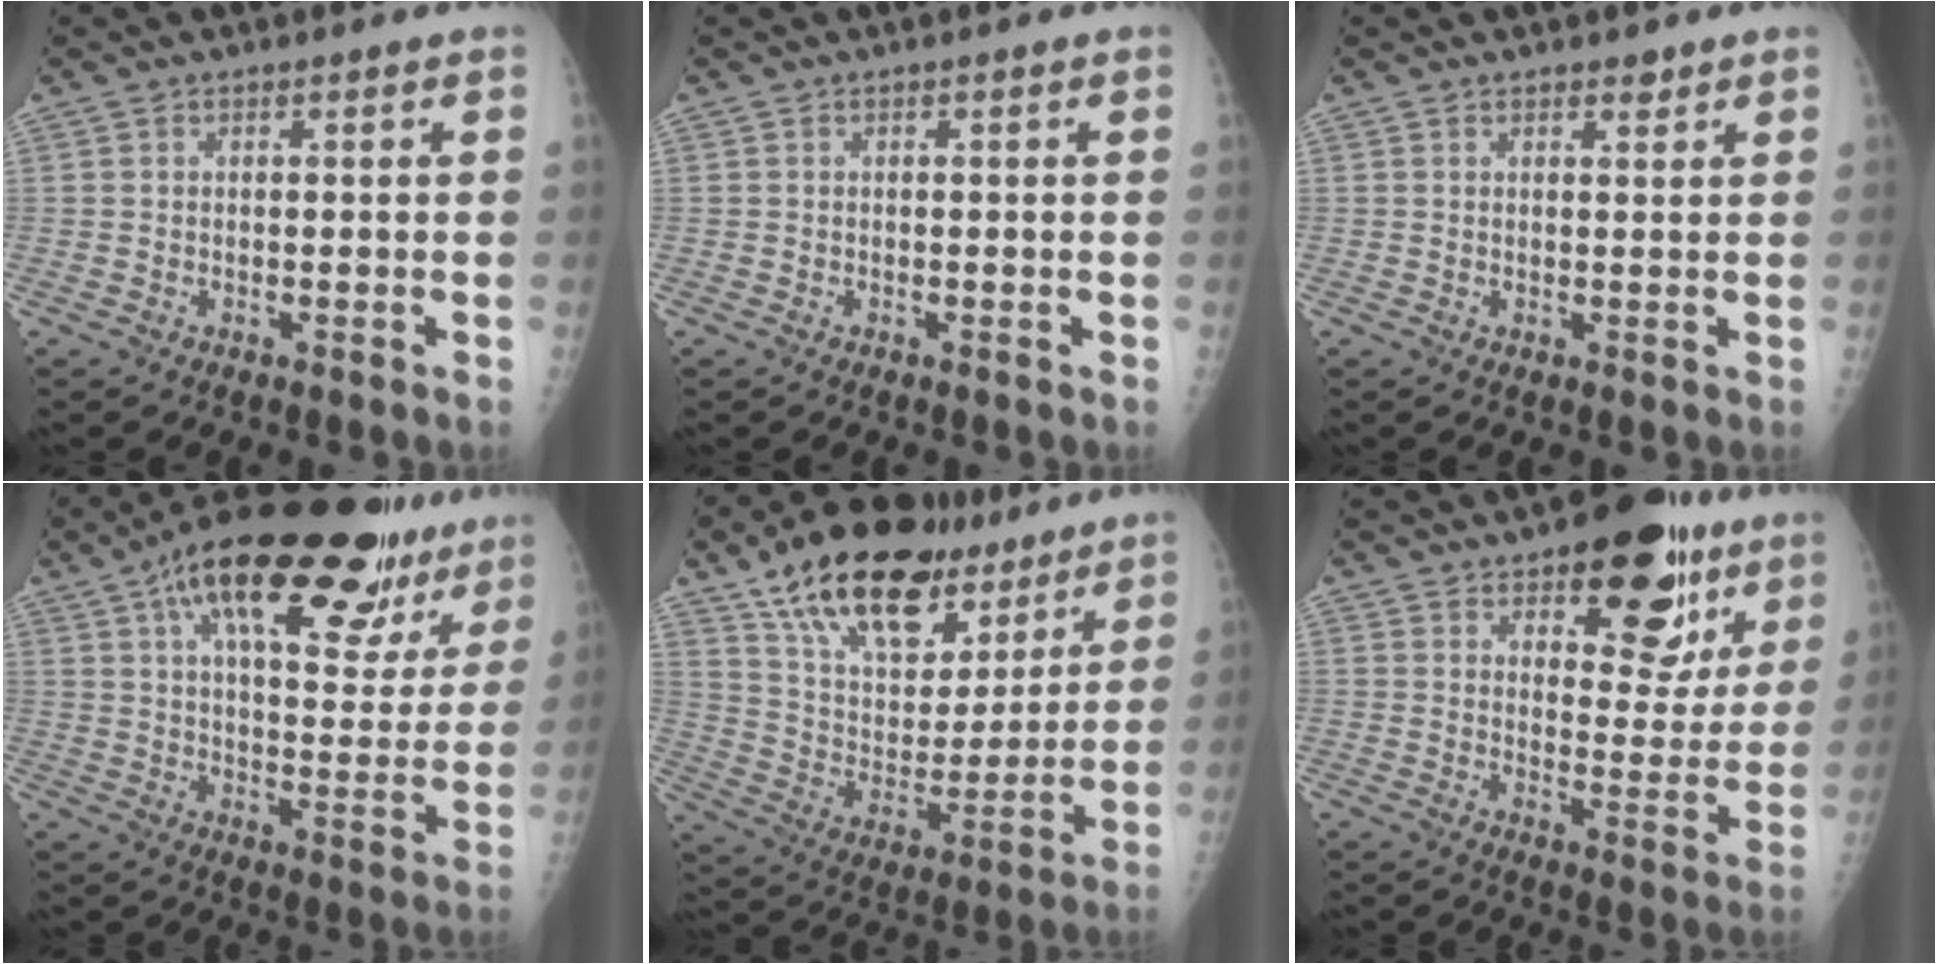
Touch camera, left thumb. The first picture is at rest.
{"total": 0.0}
{"total": 1.5, "force": [1.2, 0.7, 0.5], "torque": [0.002, -0.008, 0.015]}
{"total": 27.9, "force": [17.7, 10.7, 18.7], "torque": [-0.252, -0.027, 0.254]}
{"total": 24.5, "force": [16.1, 12.5, 13.6], "torque": [-0.190, -0.046, 0.271]}
{"total": 17.5, "force": [9.9, 8.6, 11.6], "torque": [-0.089, -0.047, 0.134]}